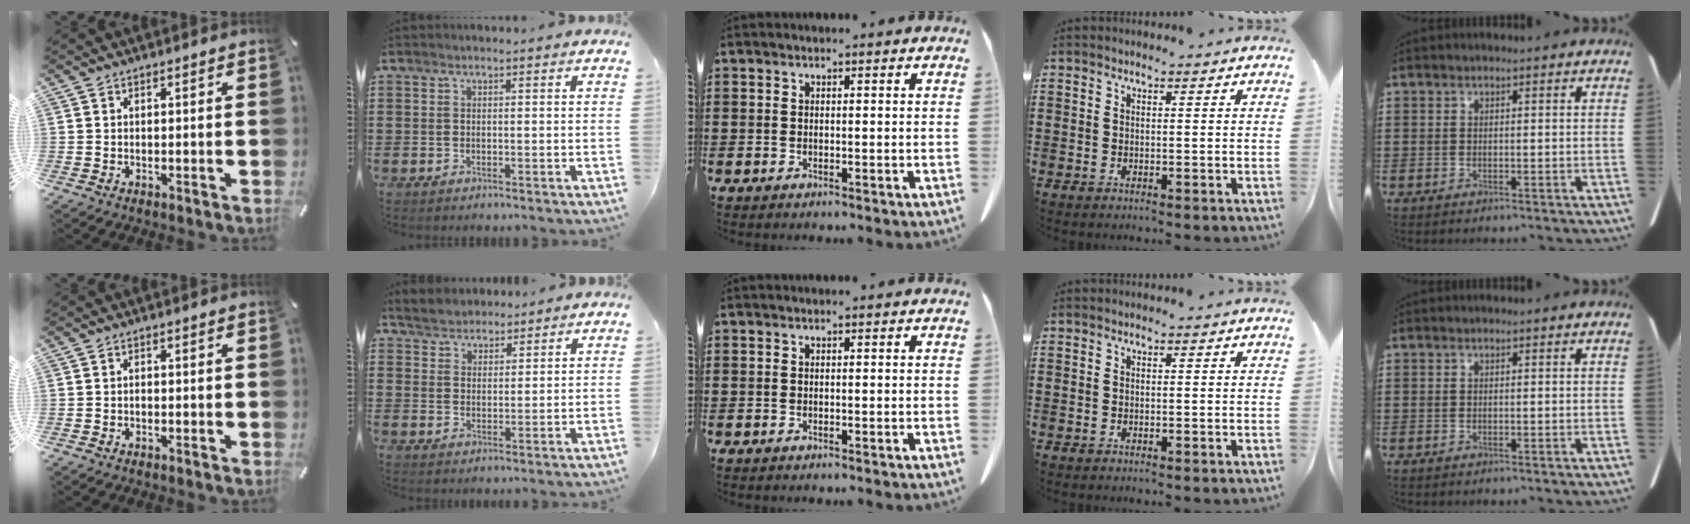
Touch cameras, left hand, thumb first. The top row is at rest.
{"thumb": {"total": 0.6, "force": [-0.3, 0.4, 0.4], "torque": [-0.008, 0.000, -0.007]}, "index": {"total": 3.4, "force": [3.2, 1.3, -0.4], "torque": [-0.009, -0.003, 0.059]}}